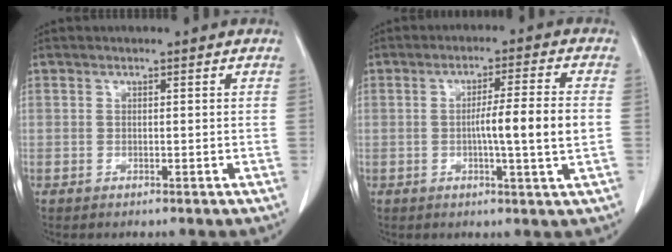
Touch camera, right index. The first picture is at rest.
{"total": 8.1, "force": [-0.8, -0.7, 8.1], "torque": [-0.127, 0.000, -0.013]}